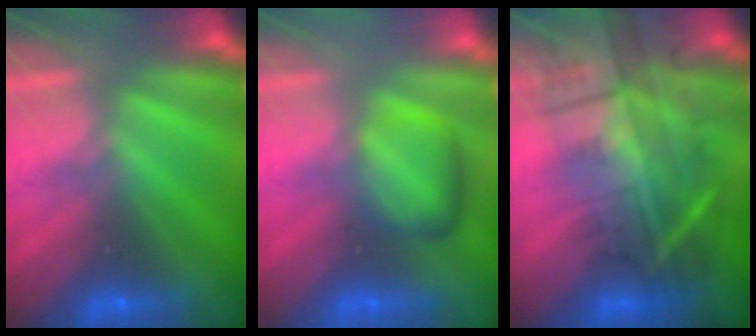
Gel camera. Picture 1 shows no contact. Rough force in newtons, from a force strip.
{"total": 2.4}
{"total": 7.0}